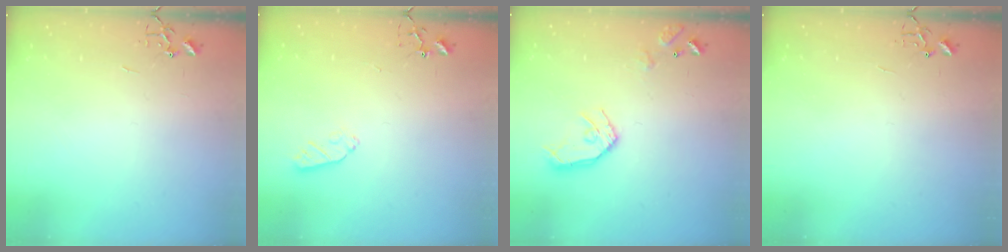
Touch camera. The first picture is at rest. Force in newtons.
{"total": 5.5, "press": 5.4, "slide": 1.1}
{"total": 12.7, "press": 12.6, "slide": 1.6}
{"total": 6.4, "press": 6.4, "slide": 0.6}